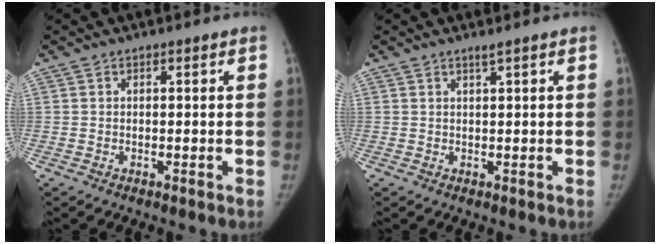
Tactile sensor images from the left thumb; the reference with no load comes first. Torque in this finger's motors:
{"motor_torque": [0.06, 0.06, 0.17, 0.11, -0.01]}